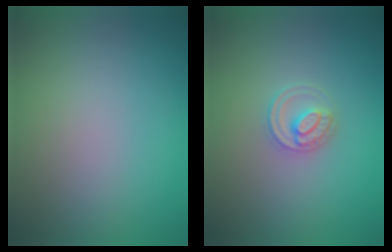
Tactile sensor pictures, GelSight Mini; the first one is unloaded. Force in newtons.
{"total": 2.2, "press": 2.2, "slide": 0.2}